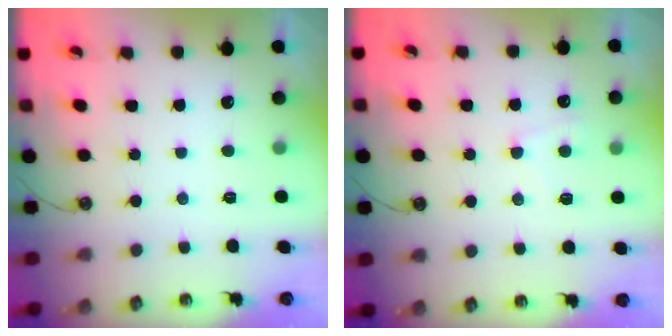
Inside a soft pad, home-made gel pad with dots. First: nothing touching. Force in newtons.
{"total": 1.3, "press": 1.1, "slide": 0.6}